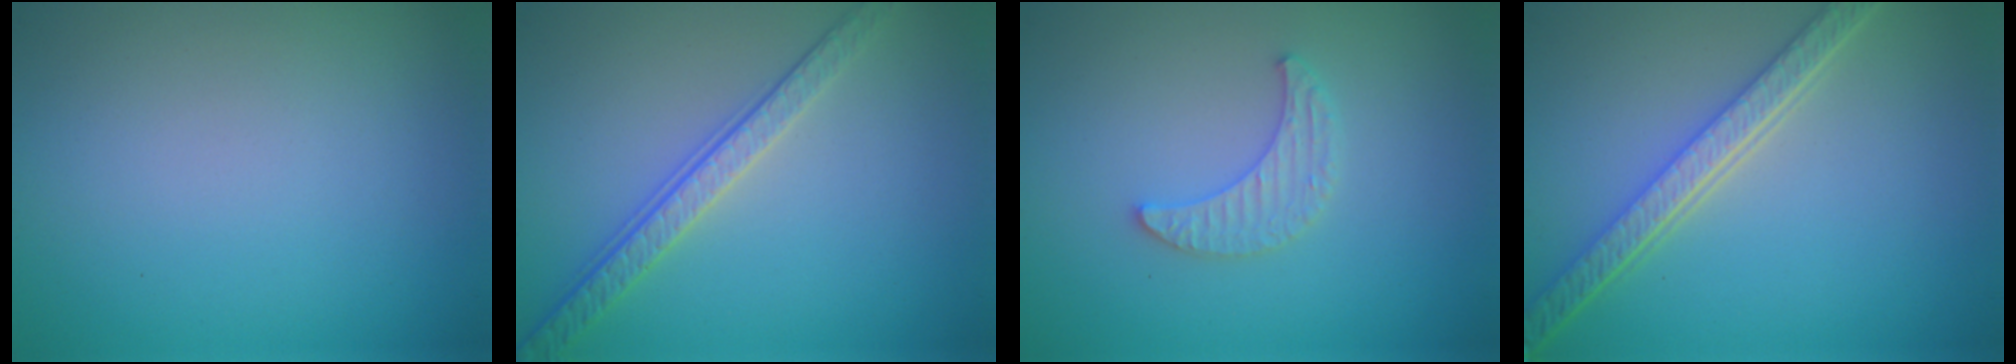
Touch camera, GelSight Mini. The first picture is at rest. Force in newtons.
{"total": 3.6, "press": 3.2, "slide": 1.7}
{"total": 2.2, "press": 2.2, "slide": 0.5}
{"total": 5.5, "press": 4.1, "slide": 3.6}